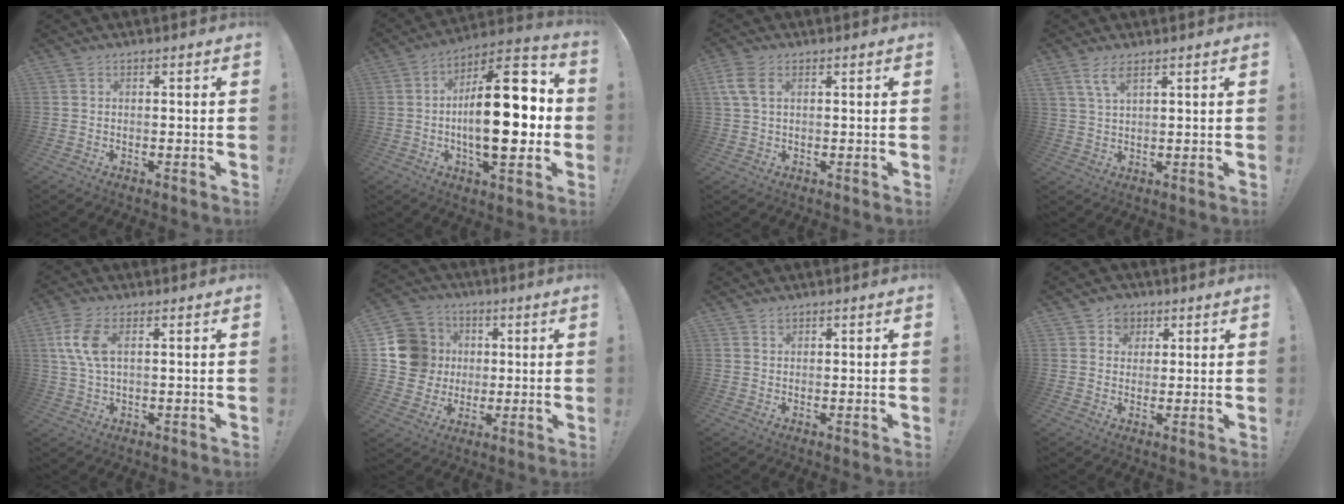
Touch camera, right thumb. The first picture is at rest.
{"total": 23.0, "force": [-1.4, 9.6, 20.9], "torque": [-0.329, 0.002, -0.026]}
{"total": 5.6, "force": [2.0, 3.3, 4.1], "torque": [-0.084, -0.002, 0.036]}
{"total": 5.1, "force": [3.2, 1.7, 3.6], "torque": [-0.063, -0.011, 0.057]}
{"total": 9.0, "force": [2.6, 4.3, 7.4], "torque": [-0.151, -0.002, 0.048]}
{"total": 14.9, "force": [2.1, 13.8, 5.2], "torque": [-0.082, 0.003, 0.059]}
{"total": 1.1, "force": [0.9, 0.7, 0.2], "torque": [-0.002, -0.002, 0.017]}
{"total": 5.4, "force": [2.4, 4.8, 0.7], "torque": [-0.006, -0.016, 0.045]}